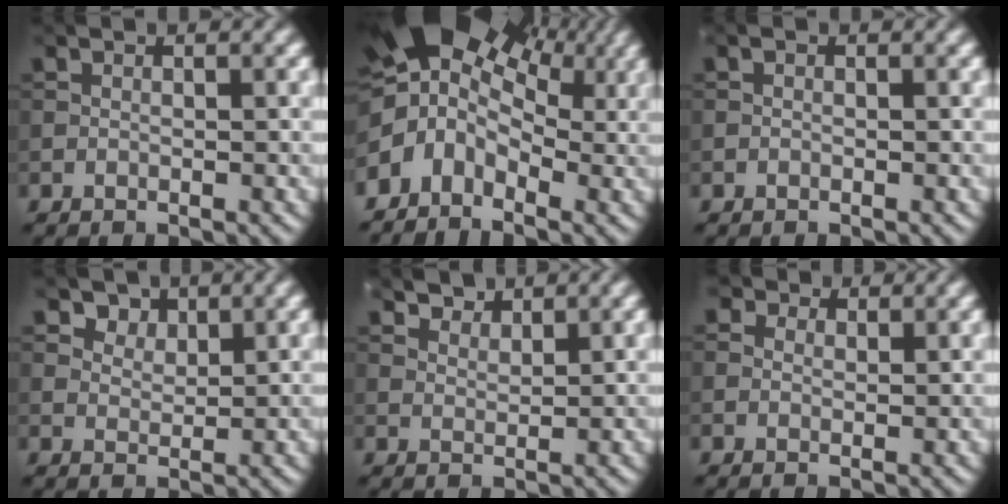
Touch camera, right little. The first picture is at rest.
{"total": 10.6, "force": [0.2, 7.7, 7.3], "torque": [-0.121, 0.005, -0.008]}
{"total": 0.0}
{"total": 2.7, "force": [2.0, 1.6, 0.8], "torque": [-0.027, -0.027, 0.049]}
{"total": 3.0, "force": [2.8, 0.7, 0.8], "torque": [-0.017, -0.004, 0.055]}
{"total": 2.4, "force": [1.9, 1.2, 0.8], "torque": [-0.018, -0.007, 0.030]}